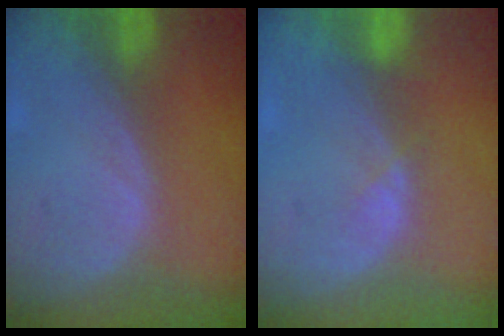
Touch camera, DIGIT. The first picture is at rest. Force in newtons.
{"total": 1.9, "press": 1.7, "slide": 0.9}